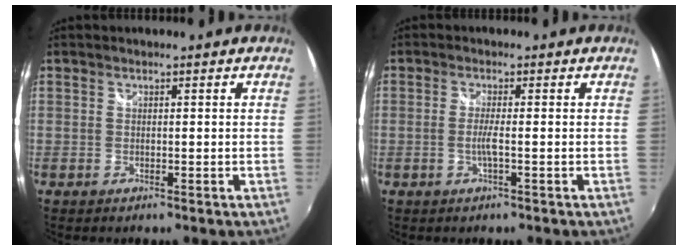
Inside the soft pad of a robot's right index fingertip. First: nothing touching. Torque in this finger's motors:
{"motor_torque": [-0.04, -0.03, -0.05, 0.01]}